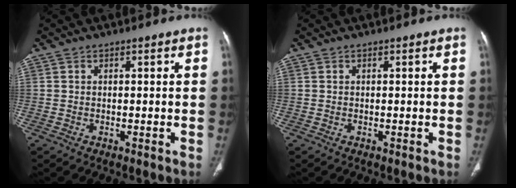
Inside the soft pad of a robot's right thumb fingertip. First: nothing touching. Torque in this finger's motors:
{"motor_torque": [0.04, -0.16, 0.23, -0.03, -0.05]}